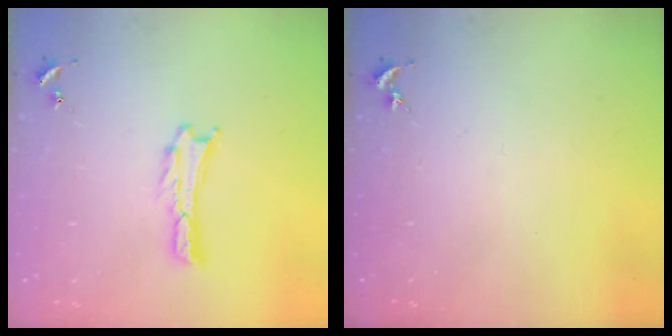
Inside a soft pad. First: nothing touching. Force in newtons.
{"total": 0.0}